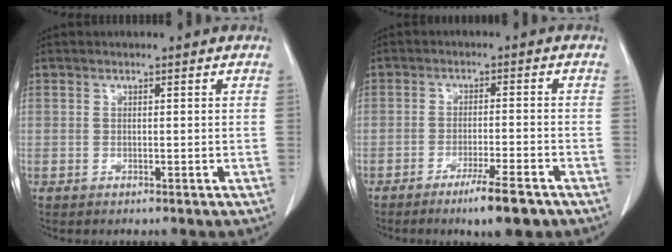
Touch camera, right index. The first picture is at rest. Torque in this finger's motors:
{"motor_torque": [0.60, -0.58, 0.05, 0.06]}